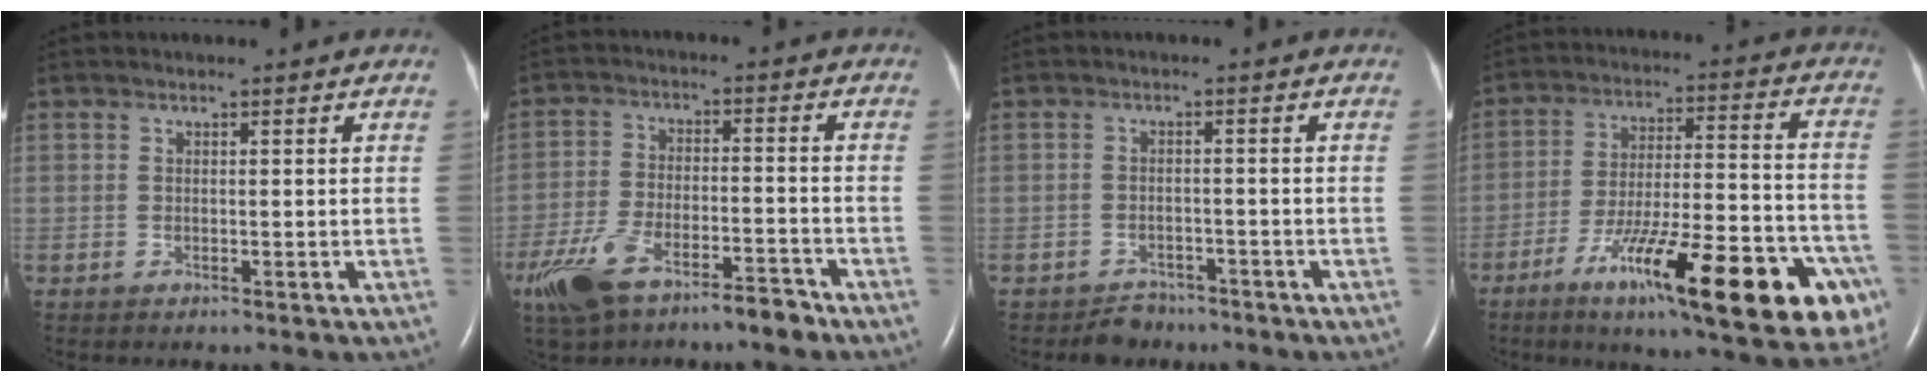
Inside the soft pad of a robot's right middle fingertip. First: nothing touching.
{"total": 11.9, "force": [-8.6, 3.7, 7.4], "torque": [-0.150, -0.004, -0.154]}
{"total": 2.8, "force": [-2.3, 1.6, -0.2], "torque": [-0.006, 0.004, -0.034]}
{"total": 25.5, "force": [-13.2, 4.8, 21.3], "torque": [-0.238, 0.003, -0.193]}